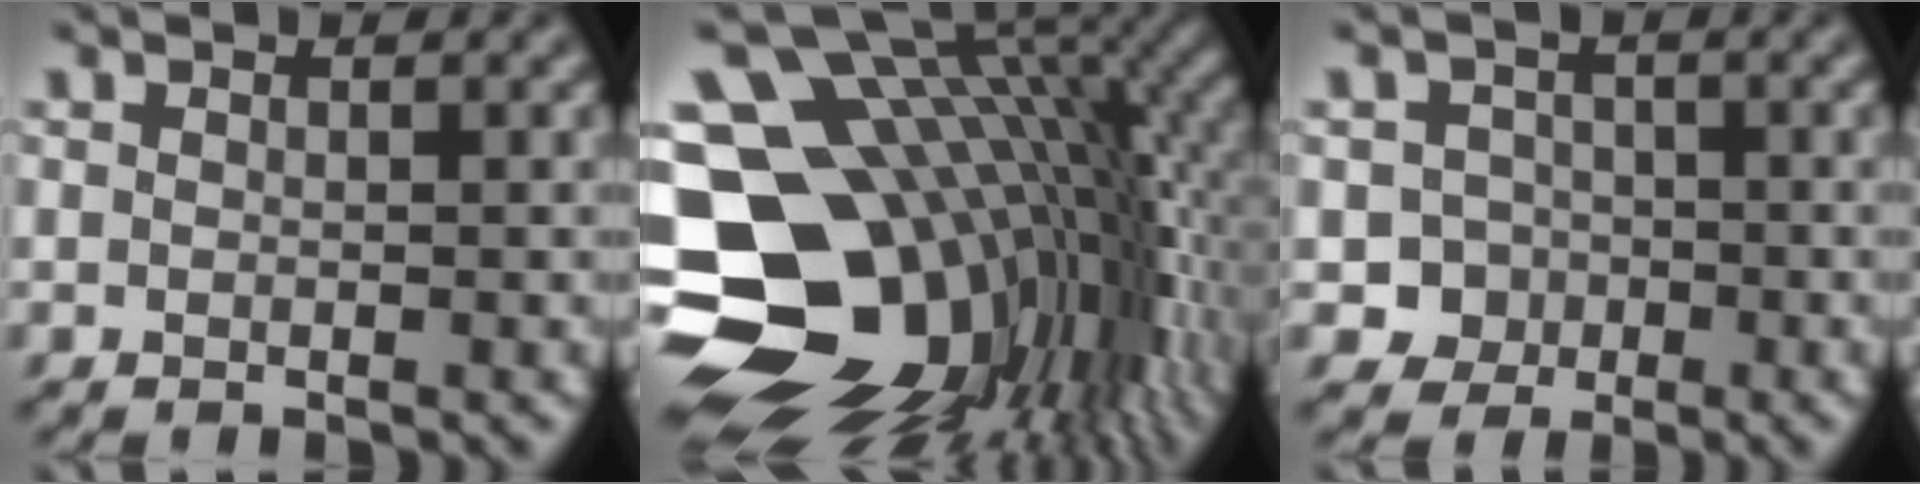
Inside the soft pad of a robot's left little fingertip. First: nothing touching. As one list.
[{"total": 20.0, "force": [-3.0, 13.6, 14.4], "torque": [-0.263, -0.015, -0.034]}, {"total": 4.1, "force": [-1.7, 3.7, 0.6], "torque": [0.022, 0.001, -0.040]}]